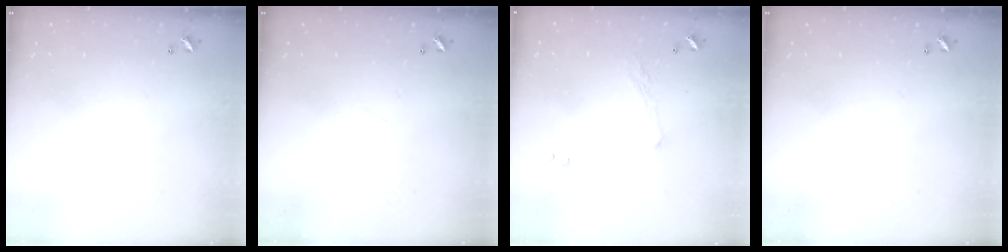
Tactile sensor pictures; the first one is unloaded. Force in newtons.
{"total": 0.0}
{"total": 1.9, "press": 1.7, "slide": 0.8}
{"total": 0.0}